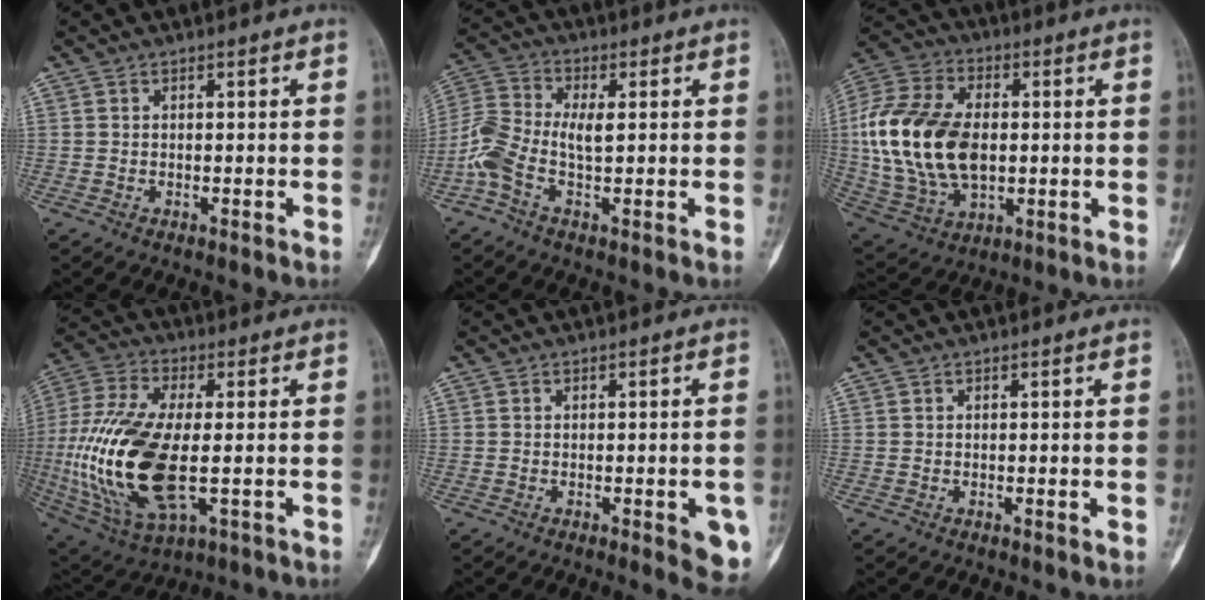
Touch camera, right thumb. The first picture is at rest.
{"total": 8.2, "force": [-0.9, 3.7, 7.3], "torque": [-0.175, 0.025, -0.024]}
{"total": 22.5, "force": [0.6, 14.0, 17.5], "torque": [-0.354, 0.002, 0.019]}
{"total": 22.8, "force": [-2.6, 10.0, 20.3], "torque": [-0.452, -0.008, -0.032]}
{"total": 6.8, "force": [-2.3, 2.2, 6.0], "torque": [-0.054, -0.003, -0.022]}
{"total": 0.5, "force": [0.0, 0.3, 0.4], "torque": [-0.008, -0.002, 0.002]}